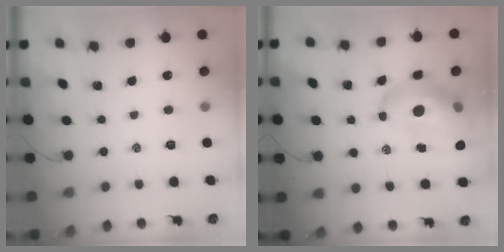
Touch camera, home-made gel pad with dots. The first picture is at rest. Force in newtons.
{"total": 16.6, "press": 15.9, "slide": 4.6}